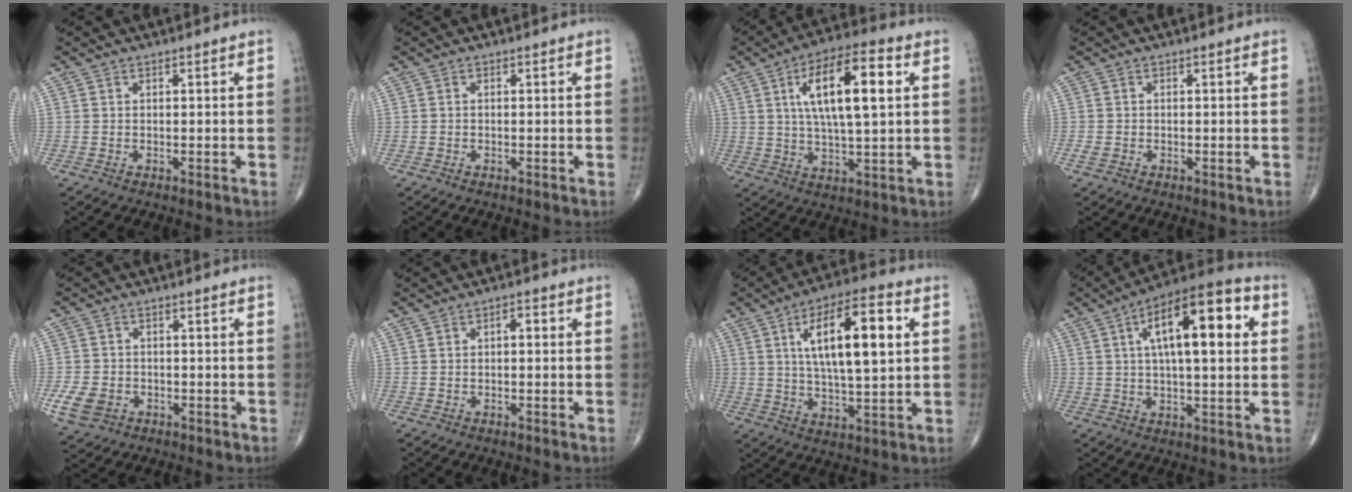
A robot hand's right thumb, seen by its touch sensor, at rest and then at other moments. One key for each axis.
{"total": 0.0}
{"total": 15.3, "fx": 4.1, "fy": 4.9, "fz": 13.9, "tx": -0.234, "ty": 0.004, "tz": 0.064}
{"total": 1.2, "fx": -0.5, "fy": 0.8, "fz": 0.8, "tx": -0.021, "ty": -0.002, "tz": -0.009}
{"total": 6.2, "fx": -2.3, "fy": 4.8, "fz": 3.2, "tx": -0.065, "ty": 0.006, "tz": -0.036}
{"total": 1.6, "fx": 0.2, "fy": 0.8, "fz": 1.4, "tx": -0.016, "ty": 0.004, "tz": -0.003}
{"total": 16.7, "fx": 4.3, "fy": 5.5, "fz": 15.1, "tx": -0.241, "ty": 0.003, "tz": 0.069}
{"total": 18.2, "fx": 4.8, "fy": 6.6, "fz": 16.3, "tx": -0.233, "ty": 0.017, "tz": 0.064}